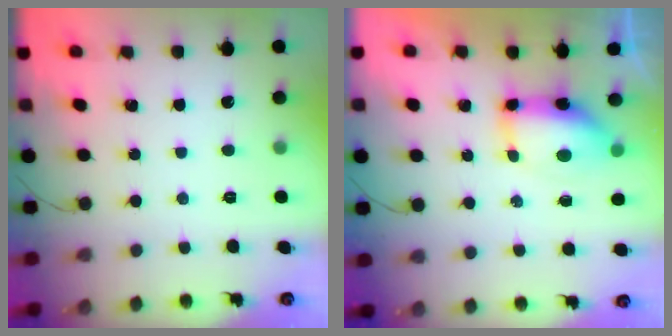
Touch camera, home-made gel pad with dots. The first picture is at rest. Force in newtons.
{"total": 8.3, "press": 8.2, "slide": 1.2}